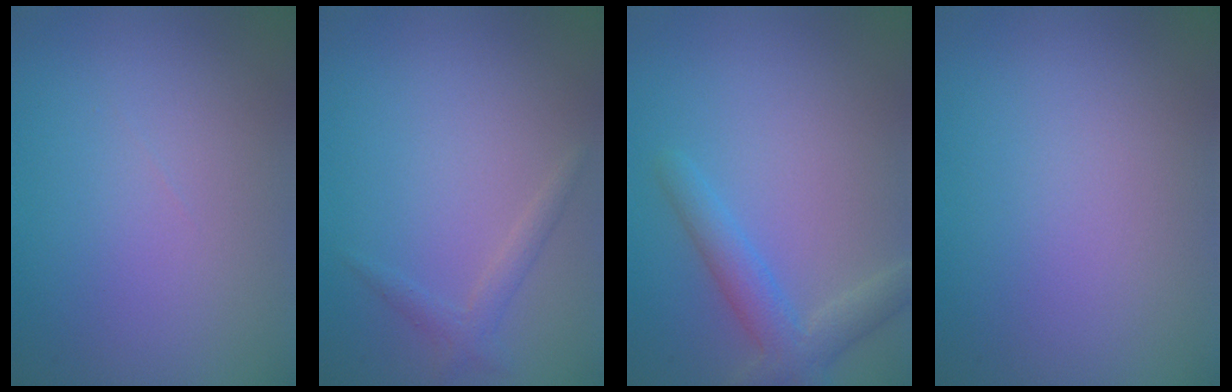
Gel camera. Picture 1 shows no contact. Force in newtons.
{"total": 1.4, "press": 1.4, "slide": 0.1}
{"total": 3.2, "press": 3.2, "slide": 0.1}
{"total": 0.0}